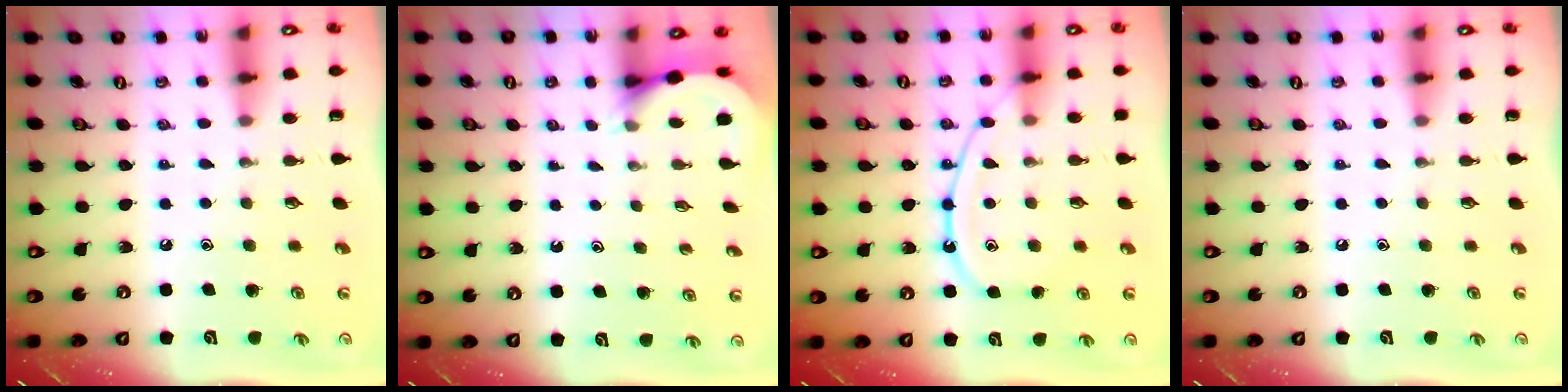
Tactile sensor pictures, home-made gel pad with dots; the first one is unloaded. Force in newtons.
{"total": 3.0, "press": 3.0, "slide": 0.2}
{"total": 11.6, "press": 11.6, "slide": 1.2}
{"total": 0.0}